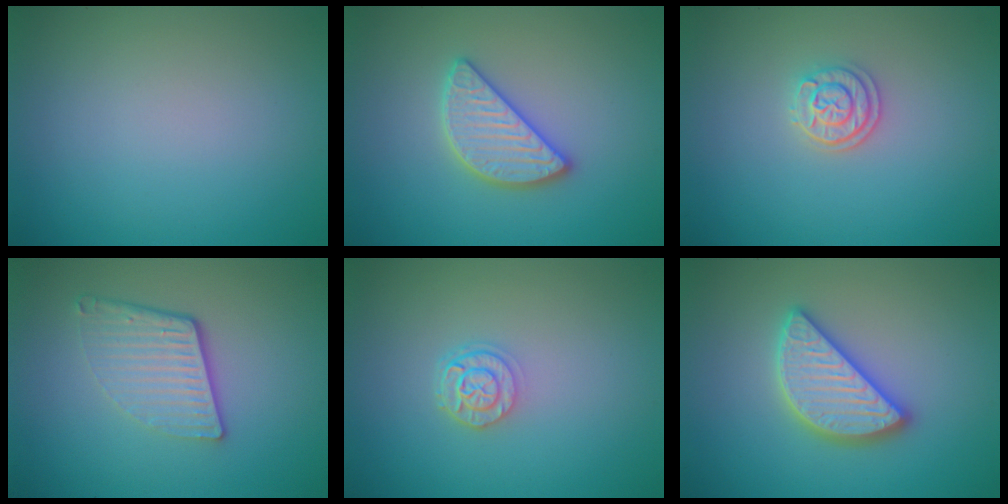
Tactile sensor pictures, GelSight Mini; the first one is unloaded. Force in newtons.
{"total": 3.3, "press": 3.3, "slide": 0.3}
{"total": 2.2, "press": 2.1, "slide": 0.9}
{"total": 4.1, "press": 2.8, "slide": 3.0}
{"total": 2.3, "press": 1.9, "slide": 1.4}
{"total": 4.7, "press": 4.7, "slide": 0.3}